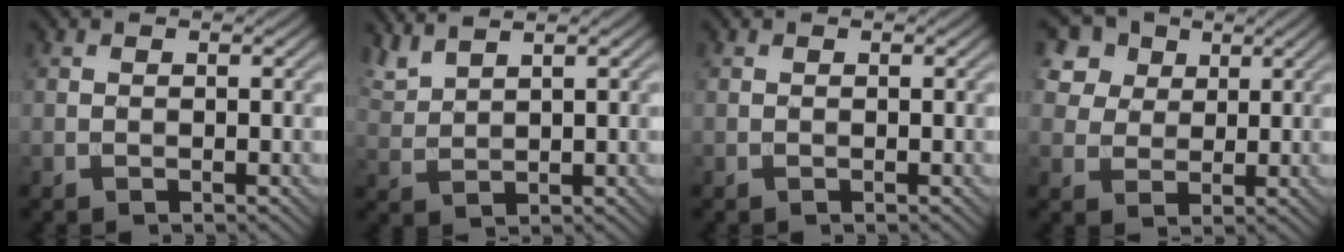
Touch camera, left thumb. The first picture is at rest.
{"total": 3.5, "force": [3.1, 0.6, 1.6], "torque": [-0.041, 0.009, 0.070]}
{"total": 0.0}
{"total": 7.3, "force": [3.7, 5.5, 3.0], "torque": [-0.114, 0.004, 0.068]}